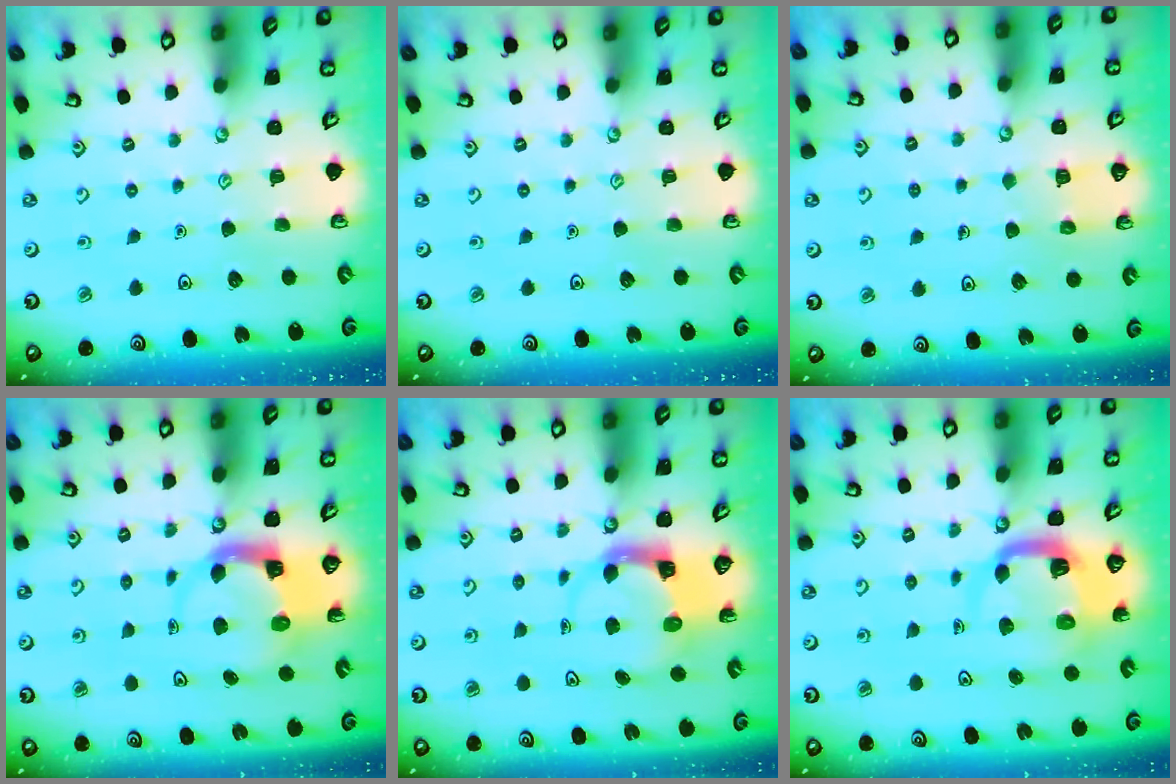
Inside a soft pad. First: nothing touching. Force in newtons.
{"total": 0.0}
{"total": 3.8, "press": 3.8, "slide": 0.4}
{"total": 4.0, "press": 4.0, "slide": 0.6}
{"total": 3.6, "press": 3.6, "slide": 0.5}
{"total": 6.4, "press": 6.4, "slide": 0.9}